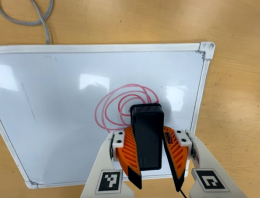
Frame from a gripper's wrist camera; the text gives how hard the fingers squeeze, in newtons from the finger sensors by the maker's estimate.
{"total": 15.3, "left": 16.8, "right": 13.8}